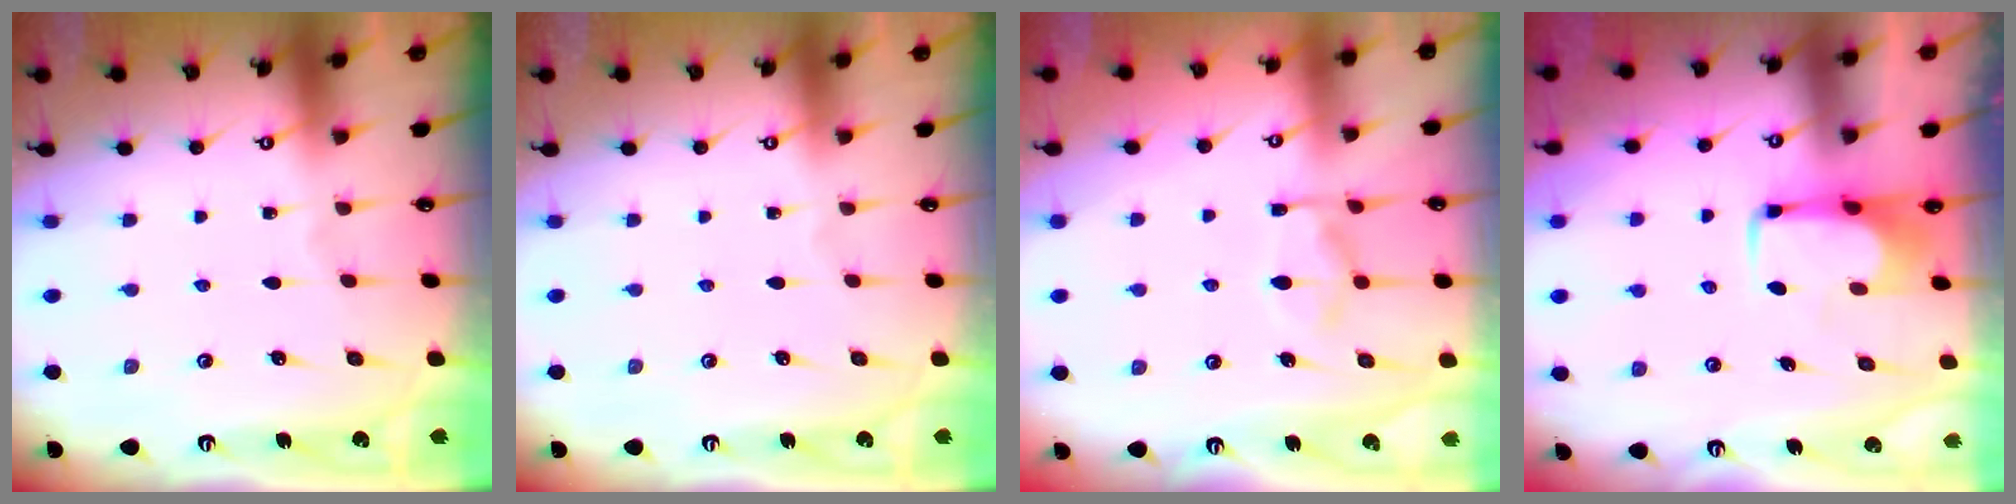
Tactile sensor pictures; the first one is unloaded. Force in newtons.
{"total": 0.0}
{"total": 4.2, "press": 3.8, "slide": 1.8}
{"total": 1.5, "press": 1.5, "slide": 0.2}